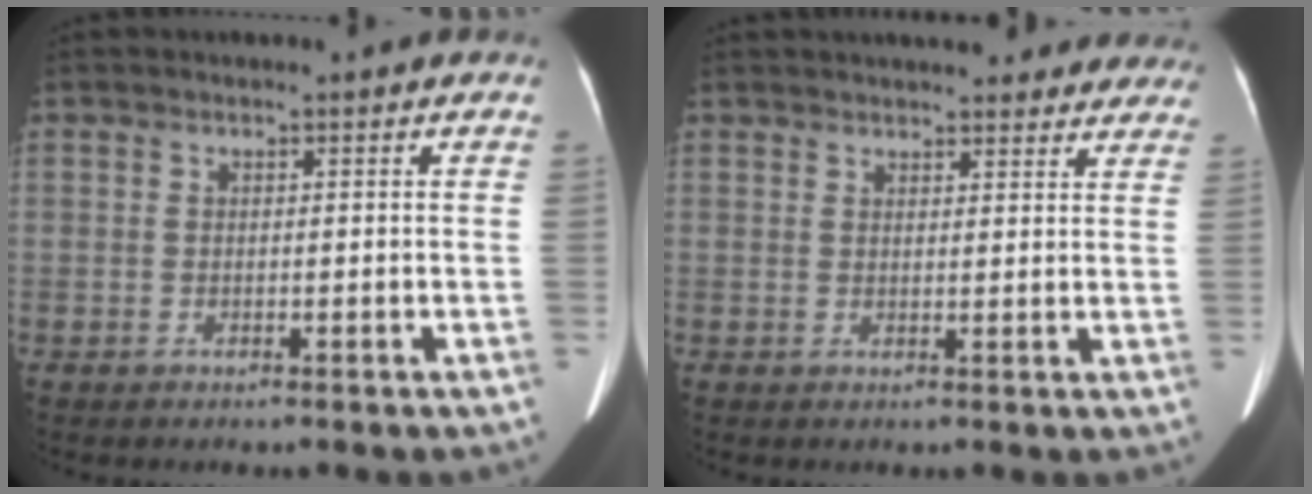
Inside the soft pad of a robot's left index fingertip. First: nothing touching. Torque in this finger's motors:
{"motor_torque": [0.80, -1.34, 0.42, 0.09]}